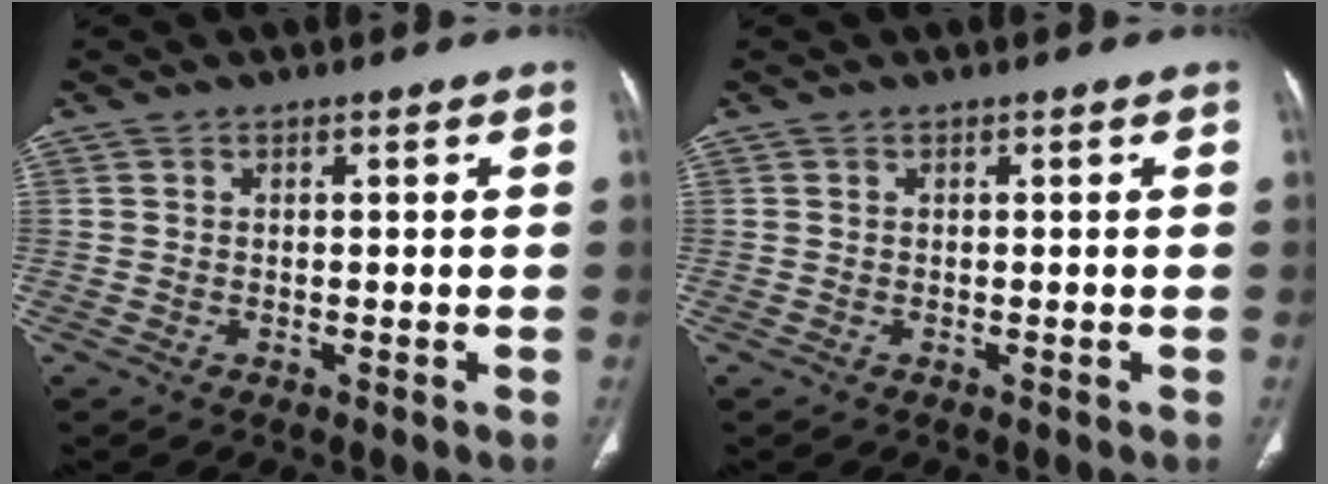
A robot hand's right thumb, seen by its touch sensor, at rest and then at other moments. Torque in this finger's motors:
{"motor_torque": [0.32, 0.12, 0.00, 0.00, 0.00]}